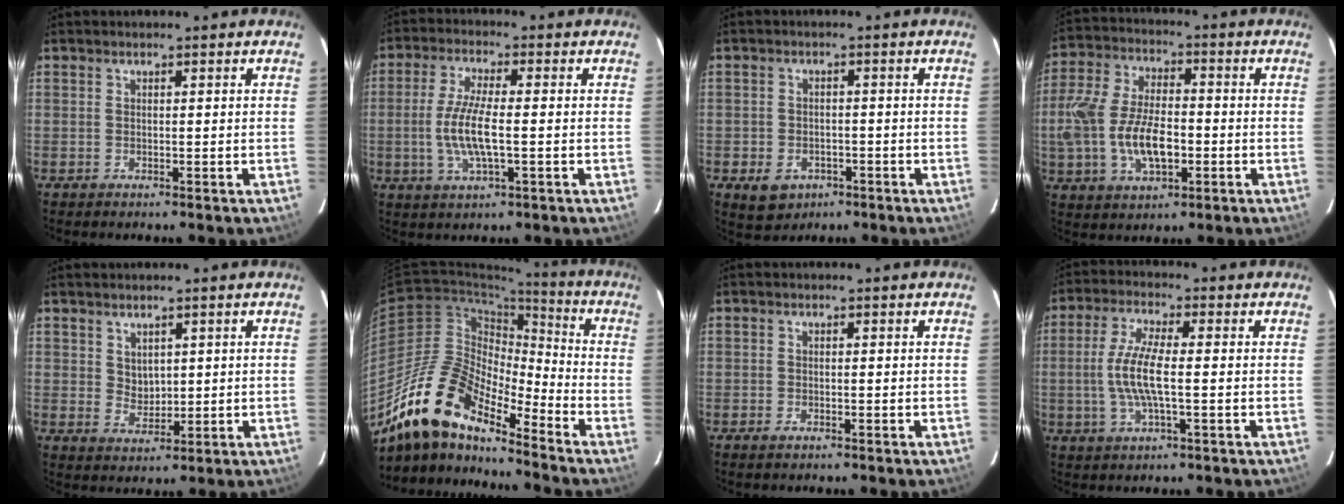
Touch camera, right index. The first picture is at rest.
{"total": 8.8, "force": [-1.2, 2.1, 8.4], "torque": [-0.171, -0.004, -0.025]}
{"total": 6.3, "force": [-3.1, 4.8, 2.7], "torque": [-0.065, 0.003, -0.037]}
{"total": 14.4, "force": [-3.0, 7.4, 12.0], "torque": [-0.253, 0.002, -0.052]}
{"total": 3.2, "force": [1.6, 2.4, 1.3], "torque": [-0.018, -0.001, 0.036]}
{"total": 17.7, "force": [-14.0, 5.3, 9.5], "torque": [-0.166, -0.013, -0.273]}
{"total": 1.3, "force": [-1.0, 0.5, 0.7], "torque": [-0.015, -0.002, -0.020]}
{"total": 8.5, "force": [-0.8, 1.8, 8.3], "torque": [-0.168, 0.000, -0.019]}